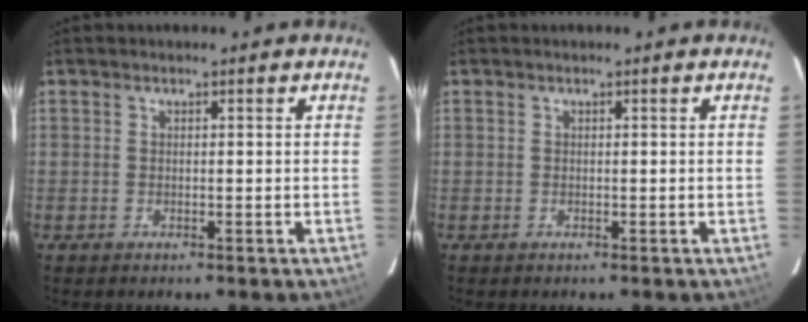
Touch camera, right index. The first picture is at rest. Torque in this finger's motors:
{"motor_torque": [0.00, 0.01, -0.02, 0.00]}